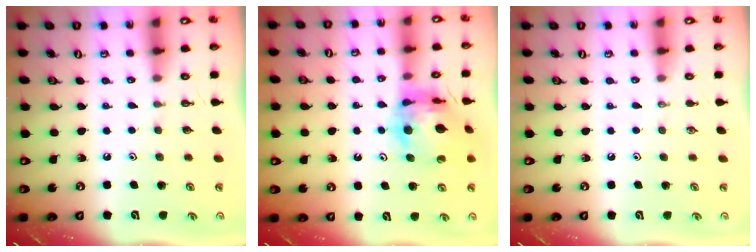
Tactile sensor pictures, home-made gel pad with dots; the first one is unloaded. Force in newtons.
{"total": 13.0, "press": 13.0, "slide": 1.5}
{"total": 0.0}